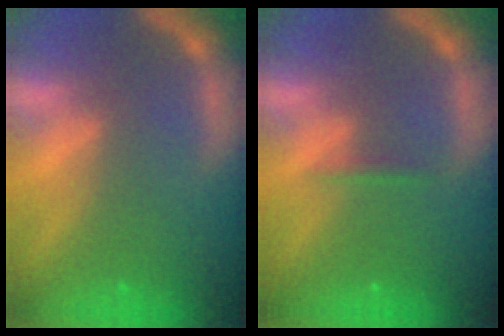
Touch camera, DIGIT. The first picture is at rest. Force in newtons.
{"total": 0.9}